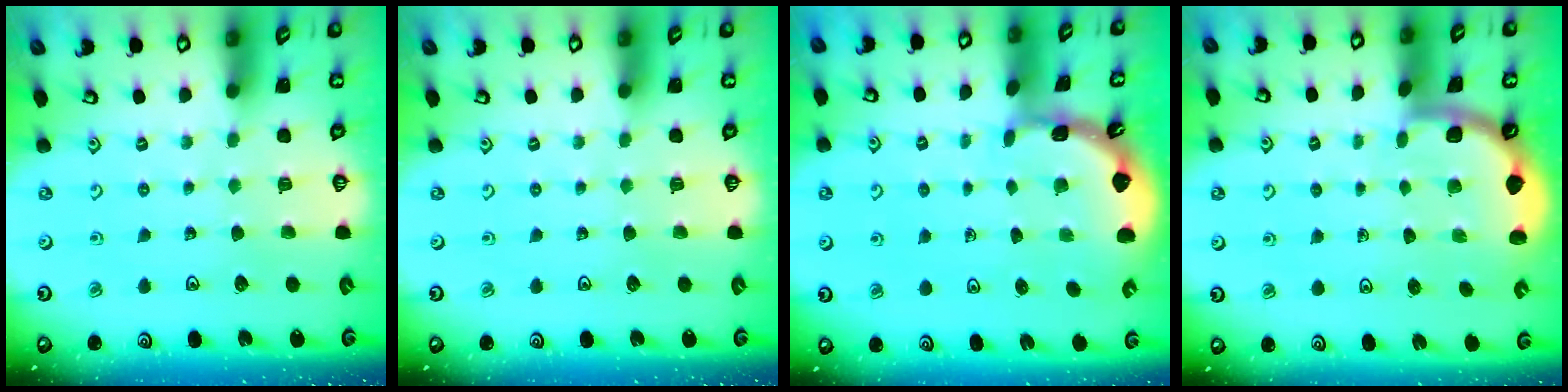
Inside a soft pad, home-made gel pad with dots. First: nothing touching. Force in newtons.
{"total": 0.0}
{"total": 1.8, "press": 1.8, "slide": 0.1}
{"total": 1.7, "press": 1.7, "slide": 0.1}